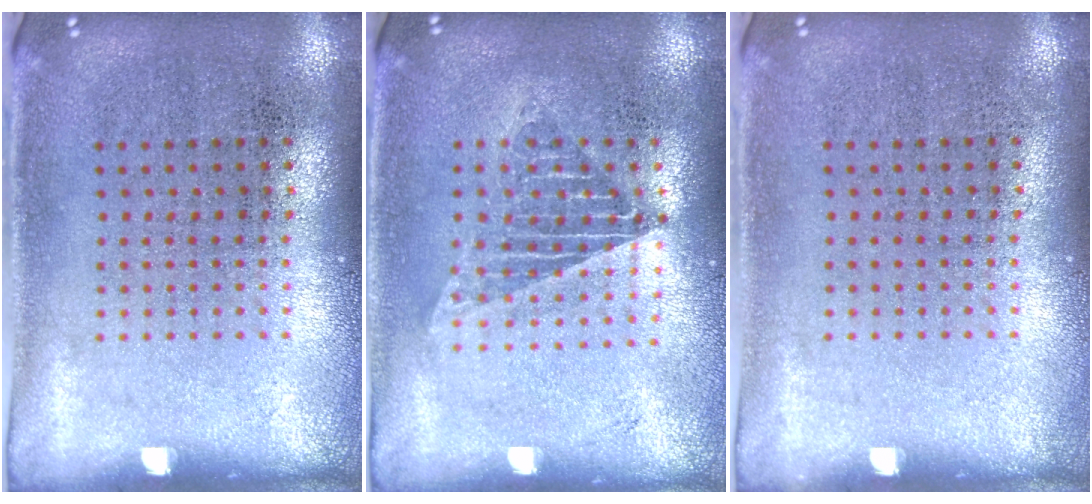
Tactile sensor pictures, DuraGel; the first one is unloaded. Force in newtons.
{"total": 1.3, "press": 1.2, "slide": 0.6}
{"total": 0.0}